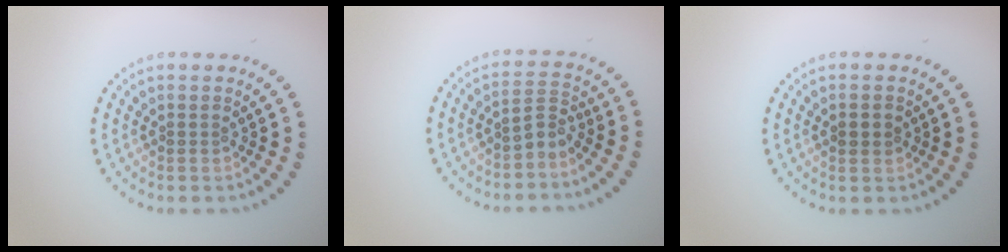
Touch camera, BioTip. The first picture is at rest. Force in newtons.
{"total": 2.0, "press": 1.3, "slide": 1.5}
{"total": 1.7, "press": 1.7, "slide": 0.0}